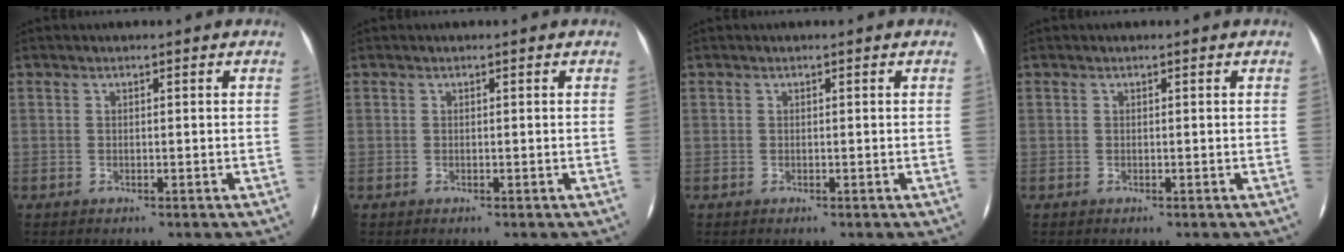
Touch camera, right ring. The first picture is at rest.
{"total": 0.0}
{"total": 0.0}
{"total": 0.0}